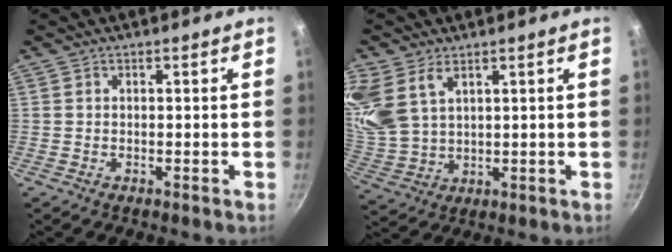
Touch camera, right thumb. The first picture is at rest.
{"total": 13.5, "force": [7.0, 8.6, 7.8], "torque": [-0.182, -0.006, 0.157]}